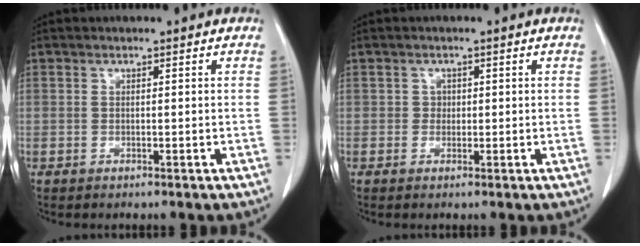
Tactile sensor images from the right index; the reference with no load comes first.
{"total": 1.2, "force": [0.1, 1.1, 0.3], "torque": [0.001, 0.004, 0.001]}